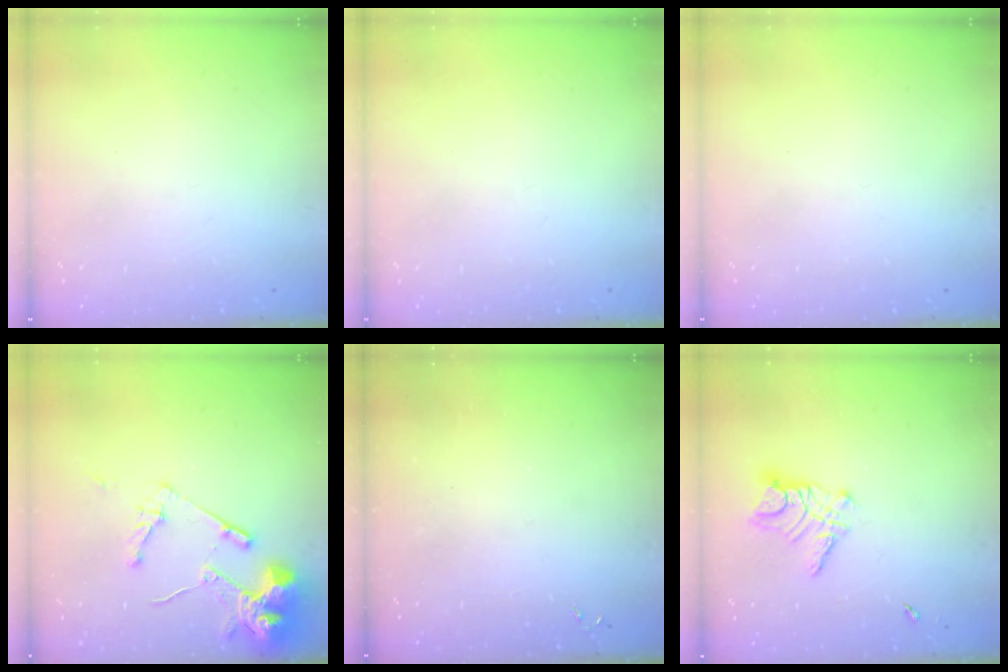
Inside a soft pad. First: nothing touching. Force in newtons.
{"total": 0.0}
{"total": 0.0}
{"total": 13.4, "press": 13.3, "slide": 1.4}
{"total": 0.0}
{"total": 9.4, "press": 9.4, "slide": 0.9}